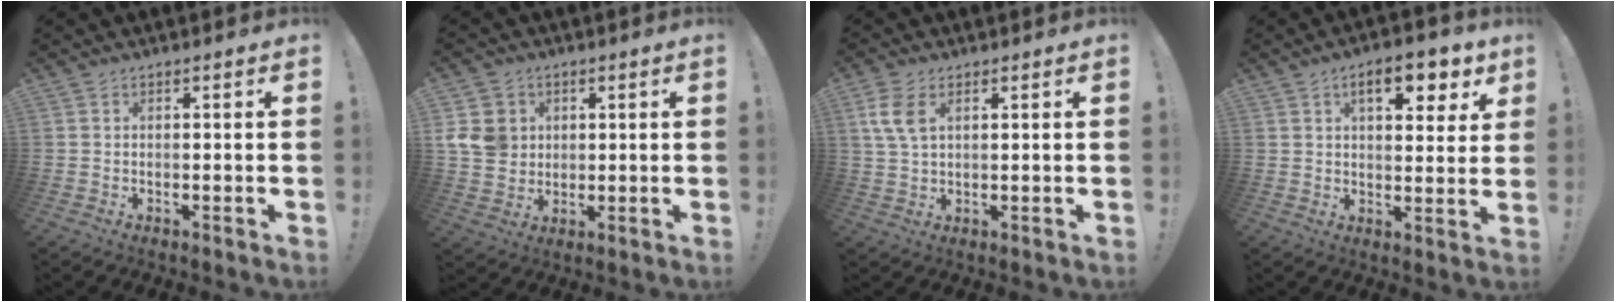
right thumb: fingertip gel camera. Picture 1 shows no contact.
{"total": 9.8, "force": [2.5, 8.7, 3.6], "torque": [-0.076, -0.013, 0.051]}
{"total": 7.1, "force": [2.8, 3.9, 5.2], "torque": [-0.106, -0.004, 0.053]}
{"total": 10.1, "force": [5.1, 4.0, 7.6], "torque": [-0.099, -0.017, 0.083]}